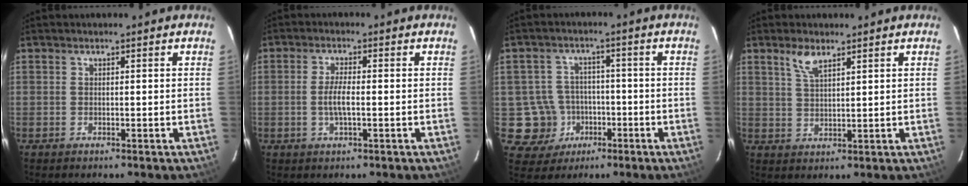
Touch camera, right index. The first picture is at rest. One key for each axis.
{"total": 3.7, "fx": -0.6, "fy": 0.7, "fz": 3.6, "tx": -0.069, "ty": -0.001, "tz": -0.009}
{"total": 8.3, "fx": -2.6, "fy": 7.9, "fz": 0.4, "tx": -0.031, "ty": 0.029, "tz": -0.028}
{"total": 4.0, "fx": 2.8, "fy": 1.3, "fz": 2.6, "tx": -0.051, "ty": 0.003, "tz": 0.055}